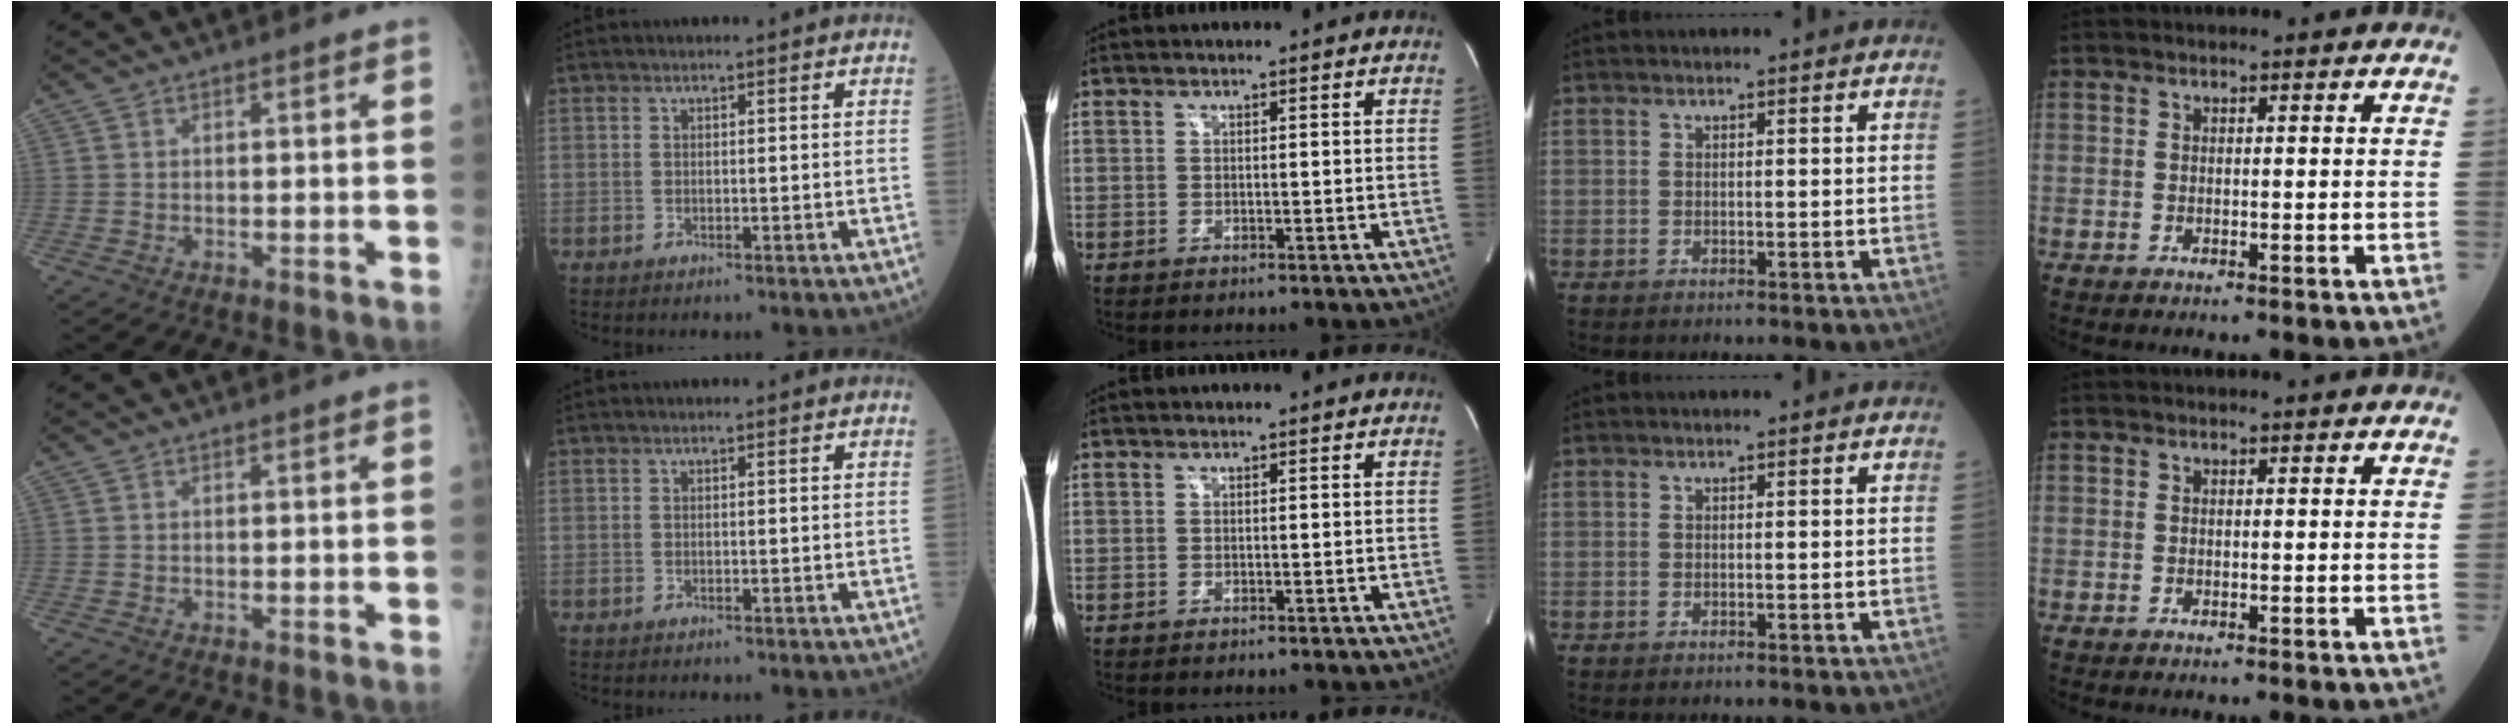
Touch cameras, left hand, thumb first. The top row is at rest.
{}